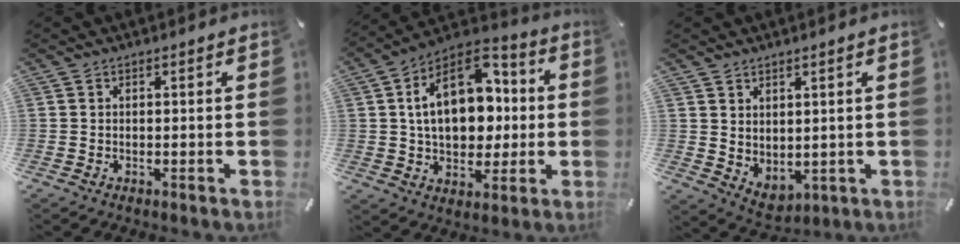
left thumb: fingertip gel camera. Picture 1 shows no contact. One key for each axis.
{"total": 18.8, "fx": 2.8, "fy": 13.3, "fz": 13.1, "tx": -0.218, "ty": -0.010, "tz": 0.051}
{"total": 4.3, "fx": 3.4, "fy": 2.7, "fz": 0.1, "tx": -0.001, "ty": -0.026, "tz": 0.065}